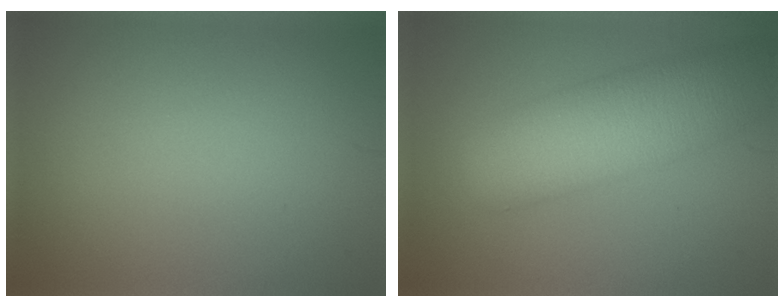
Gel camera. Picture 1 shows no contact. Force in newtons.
{"total": 8.6, "press": 8.6, "slide": 0.5}